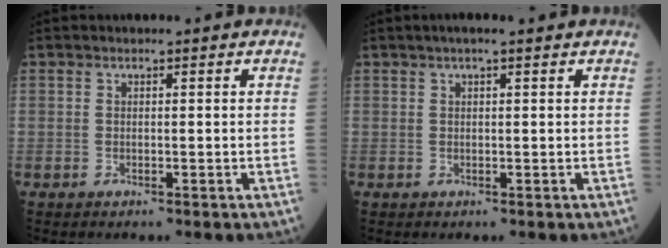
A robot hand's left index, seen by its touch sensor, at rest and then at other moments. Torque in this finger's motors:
{"motor_torque": [0.16, -0.18, 0.06, 0.00]}